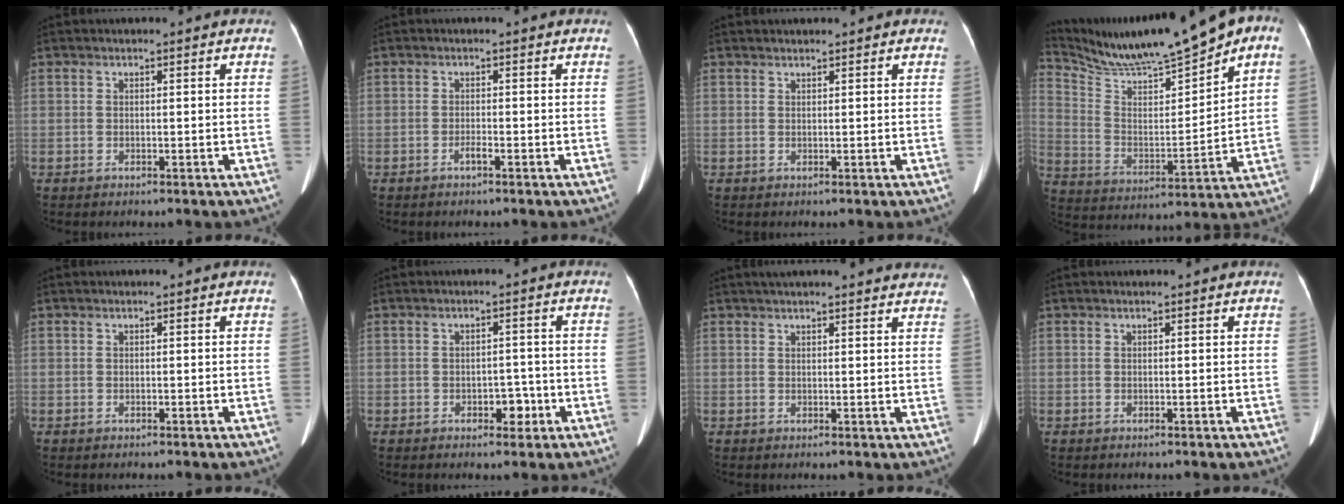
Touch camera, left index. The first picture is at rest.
{"total": 0.8, "force": [-0.6, 0.0, 0.6], "torque": [-0.014, -0.001, -0.009]}
{"total": 1.8, "force": [1.6, 0.5, 0.6], "torque": [-0.007, 0.023, 0.022]}
{"total": 17.4, "force": [14.5, 0.7, 9.5], "torque": [-0.170, 0.013, 0.252]}
{"total": 0.0}
{"total": 2.7, "force": [-1.1, 1.7, 1.7], "torque": [-0.020, 0.005, -0.010]}
{"total": 17.0, "force": [15.5, 2.4, 6.5], "torque": [-0.083, 0.029, 0.185]}
{"total": 0.8, "force": [0.7, 0.0, 0.3], "torque": [-0.008, 0.011, 0.015]}